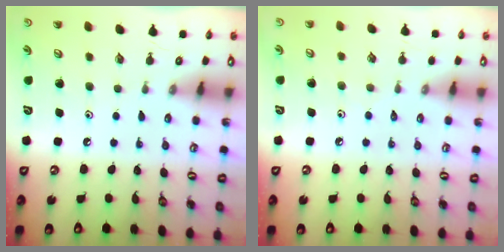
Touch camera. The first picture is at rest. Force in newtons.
{"total": 2.6, "press": 2.5, "slide": 0.6}